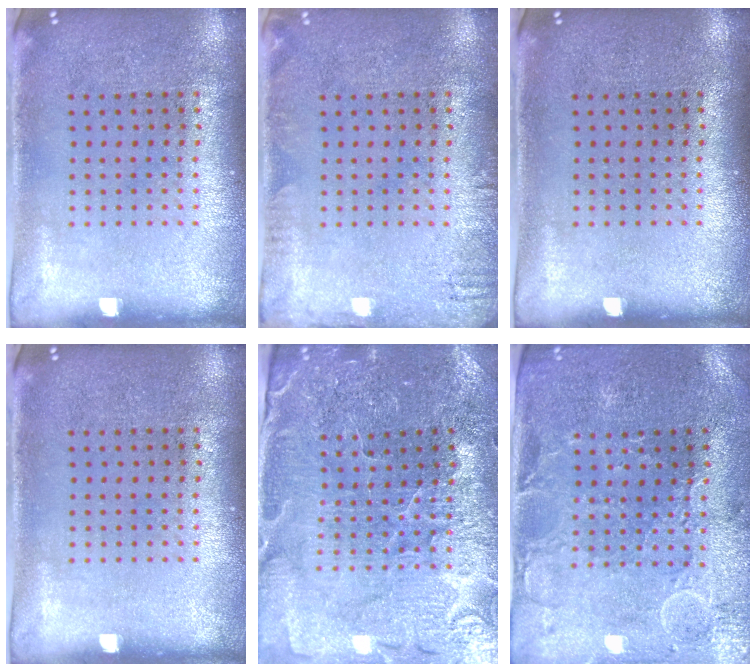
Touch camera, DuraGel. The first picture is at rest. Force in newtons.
{"total": 1.5, "press": 1.5, "slide": 0.2}
{"total": 0.0}
{"total": 0.0}
{"total": 3.4, "press": 3.4, "slide": 0.3}
{"total": 0.7, "press": 0.5, "slide": 0.4}